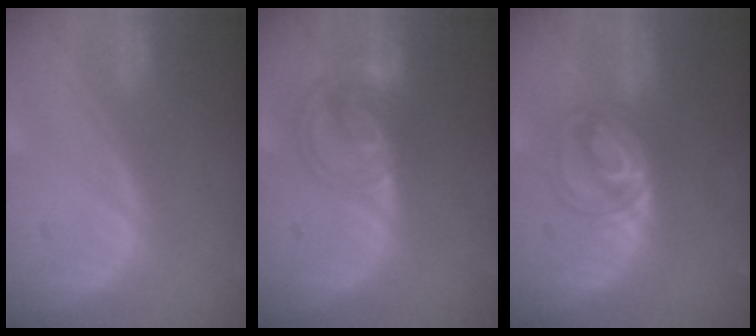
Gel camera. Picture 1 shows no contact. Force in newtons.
{"total": 7.4, "press": 6.3, "slide": 3.9}
{"total": 6.0, "press": 5.6, "slide": 2.1}